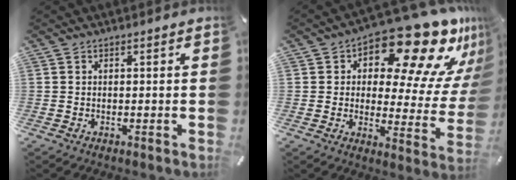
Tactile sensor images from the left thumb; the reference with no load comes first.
{"total": 19.4, "force": [13.2, 8.0, 11.7], "torque": [-0.150, -0.117, 0.217]}